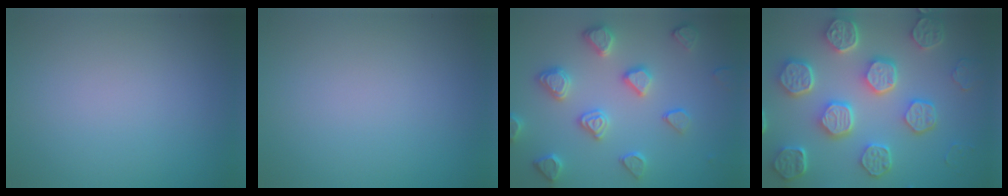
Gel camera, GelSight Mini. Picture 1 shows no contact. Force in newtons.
{"total": 0.0}
{"total": 4.6, "press": 4.2, "slide": 2.0}
{"total": 8.3, "press": 6.5, "slide": 5.2}